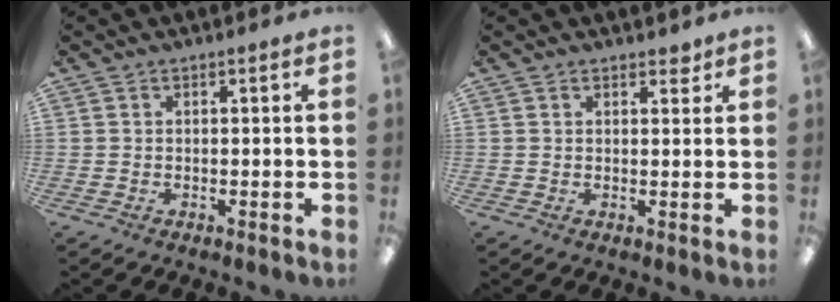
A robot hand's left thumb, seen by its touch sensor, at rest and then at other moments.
{"total": 1.8, "force": [1.5, 0.8, 0.6], "torque": [0.003, -0.006, 0.025]}